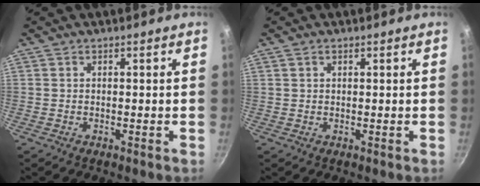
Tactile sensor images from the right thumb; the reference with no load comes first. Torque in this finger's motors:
{"motor_torque": [0.07, -0.39, -0.39, -0.02, 0.05]}